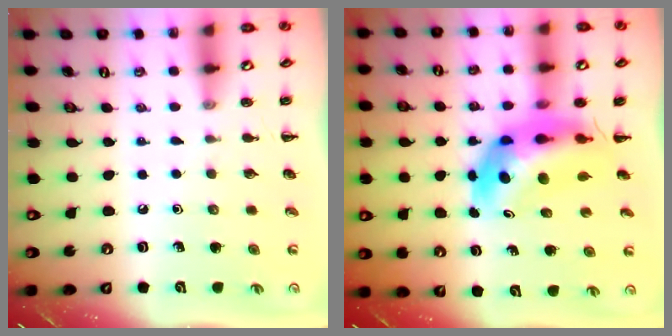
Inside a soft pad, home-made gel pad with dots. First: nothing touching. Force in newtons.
{"total": 9.7, "press": 9.2, "slide": 3.2}